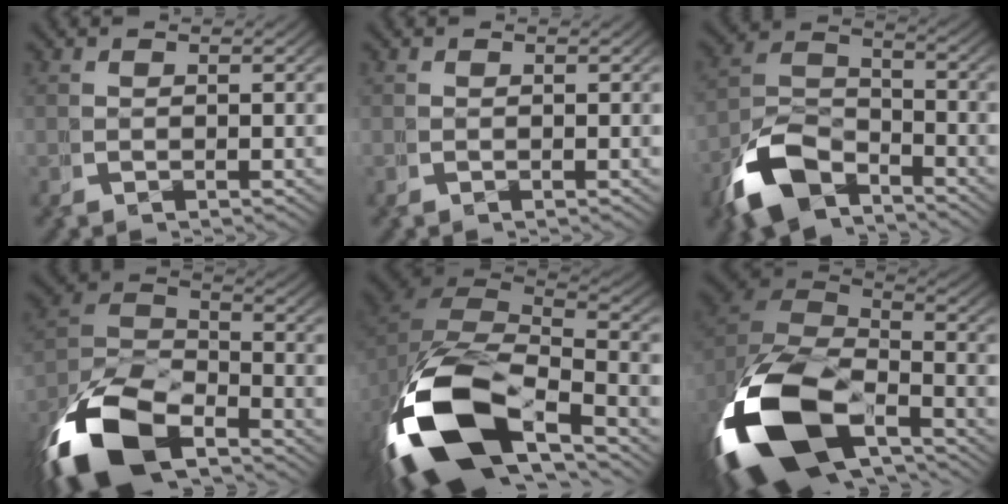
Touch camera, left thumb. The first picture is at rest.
{"total": 0.0}
{"total": 8.3, "force": [-4.7, 5.2, 4.4], "torque": [-0.088, -0.027, -0.073]}
{"total": 10.7, "force": [-5.2, 6.4, 6.9], "torque": [-0.143, -0.028, -0.080]}
{"total": 16.7, "force": [-3.4, 10.6, 12.5], "torque": [-0.287, -0.052, -0.031]}
{"total": 16.9, "force": [-3.9, 11.0, 12.3], "torque": [-0.296, -0.059, -0.041]}